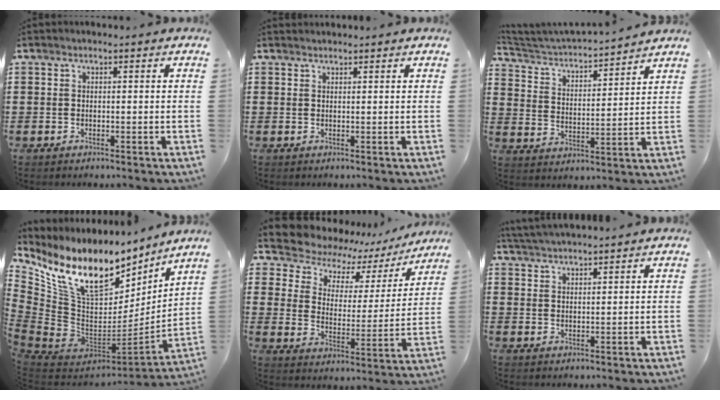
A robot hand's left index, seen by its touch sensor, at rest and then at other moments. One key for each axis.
{"total": 0.9, "fx": 0.9, "fy": 0.1, "fz": 0.0, "tx": -0.002, "ty": 0.000, "tz": 0.019}
{"total": 3.4, "fx": 3.3, "fy": 0.2, "fz": 0.8, "tx": -0.037, "ty": -0.030, "tz": 0.047}
{"total": 15.6, "fx": 8.5, "fy": 8.5, "fz": 9.8, "tx": -0.228, "ty": -0.050, "tz": 0.153}
{"total": 6.2, "fx": 5.4, "fy": 2.8, "fz": 1.1, "tx": -0.059, "ty": -0.042, "tz": 0.091}
{"total": 2.9, "fx": 2.9, "fy": -0.3, "fz": 0.2, "tx": -0.013, "ty": -0.005, "tz": 0.055}